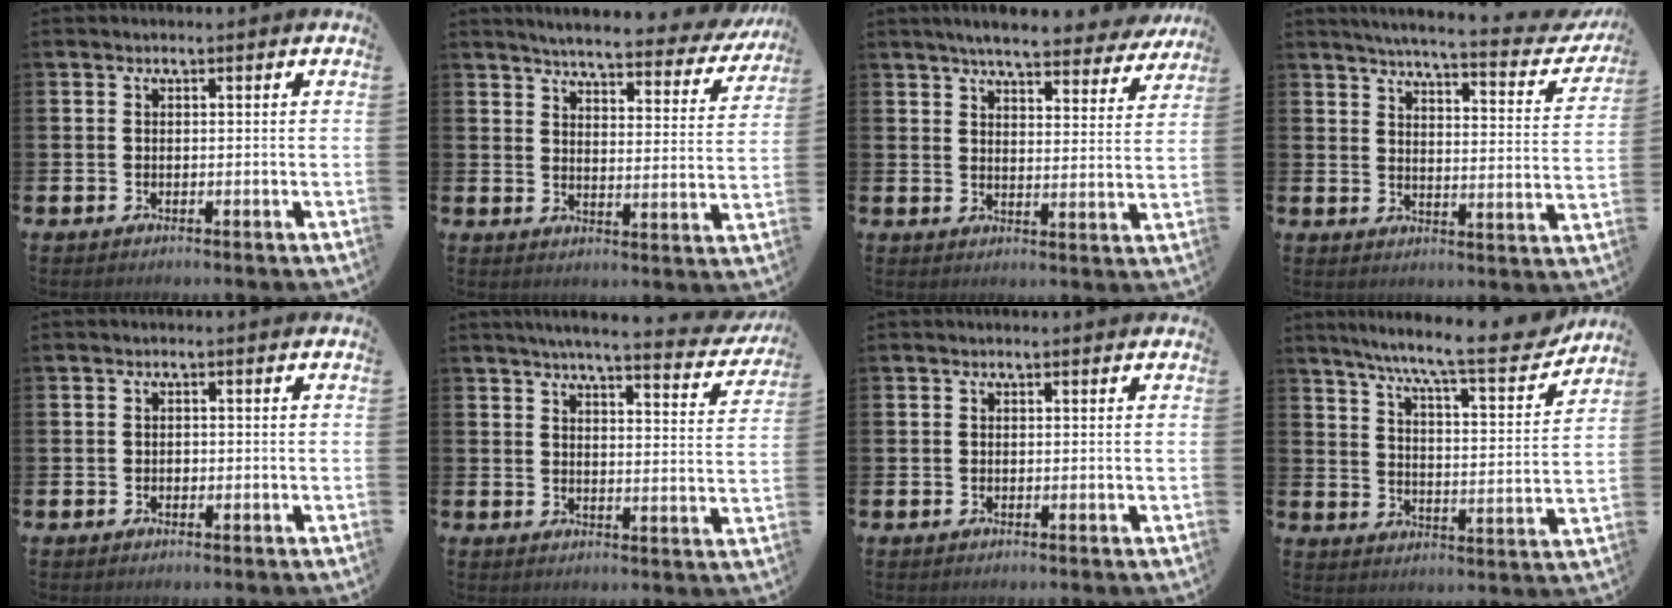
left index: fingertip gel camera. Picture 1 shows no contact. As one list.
[{"total": 4.6, "force": [4.3, 0.5, 1.4], "torque": [-0.037, -0.035, 0.066]}, {"total": 6.2, "force": [5.8, 0.8, 2.2], "torque": [-0.042, -0.036, 0.096]}, {"total": 5.0, "force": [4.6, 0.3, 1.9], "torque": [-0.047, -0.042, 0.068]}, {"total": 0.6, "force": [-0.1, 0.6, 0.1], "torque": [-0.002, 0.005, -0.003]}, {"total": 4.4, "force": [4.2, 0.0, 1.3], "torque": [-0.026, -0.023, 0.071]}, {"total": 0.0}, {"total": 10.6, "force": [9.1, 1.0, 5.3], "torque": [-0.122, -0.057, 0.151]}]